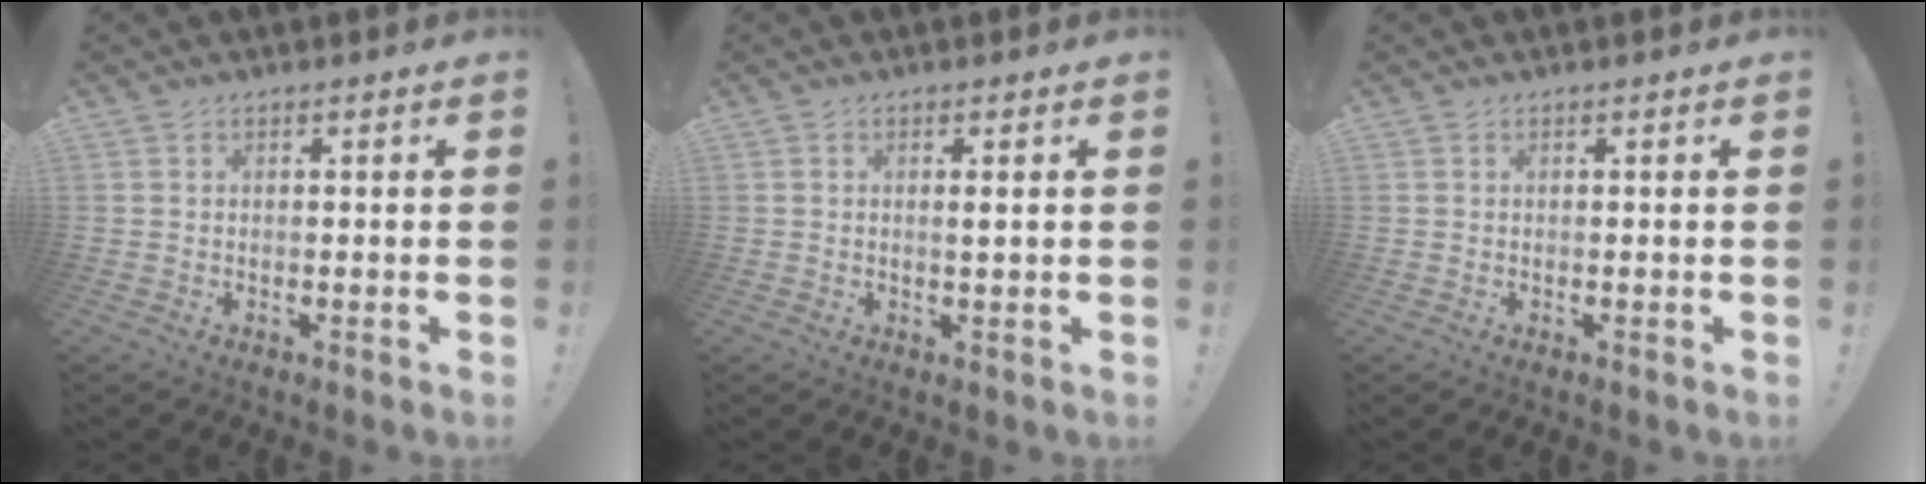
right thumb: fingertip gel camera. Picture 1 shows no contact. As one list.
[{"total": 1.5, "force": [0.4, 0.1, 1.5], "torque": [-0.019, -0.005, 0.002]}, {"total": 0.0}]